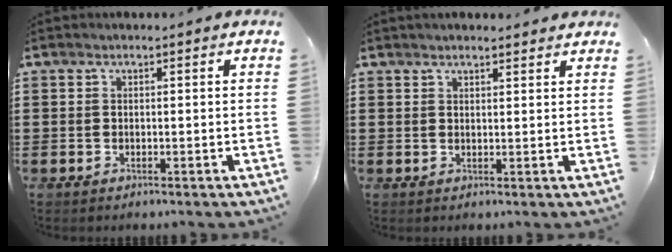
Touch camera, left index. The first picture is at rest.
{"total": 1.6, "force": [1.5, 0.1, 0.5], "torque": [-0.012, 0.002, 0.028]}